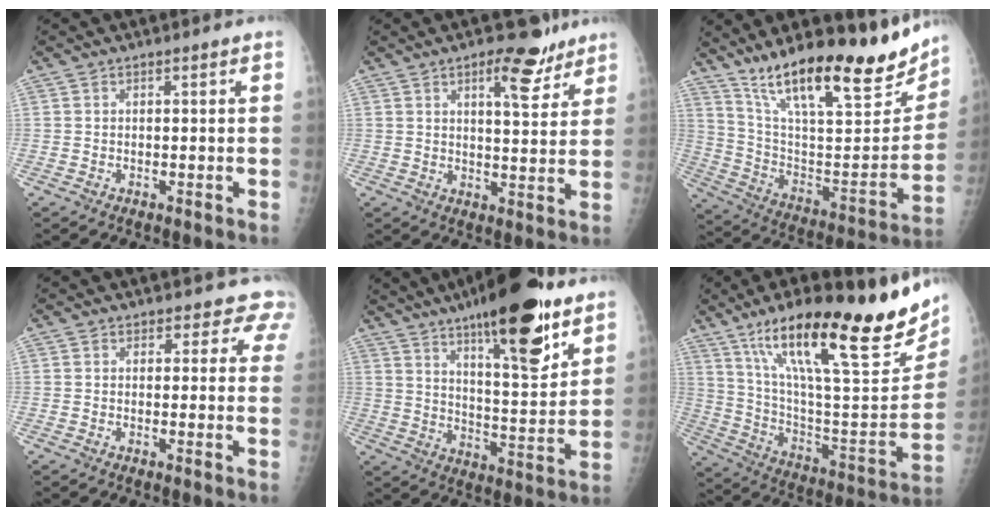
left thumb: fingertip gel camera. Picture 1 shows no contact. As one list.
[{"total": 9.1, "force": [5.6, 3.4, 6.3], "torque": [-0.069, -0.030, 0.079]}, {"total": 28.4, "force": [19.7, 7.6, 19.0], "torque": [-0.268, -0.070, 0.322]}, {"total": 5.3, "force": [4.7, 2.5, -0.3], "torque": [0.049, -0.022, 0.026]}, {"total": 21.6, "force": [13.4, 5.8, 15.9], "torque": [-0.215, -0.066, 0.210]}, {"total": 32.8, "force": [19.7, 7.3, 25.1], "torque": [-0.360, -0.044, 0.331]}]